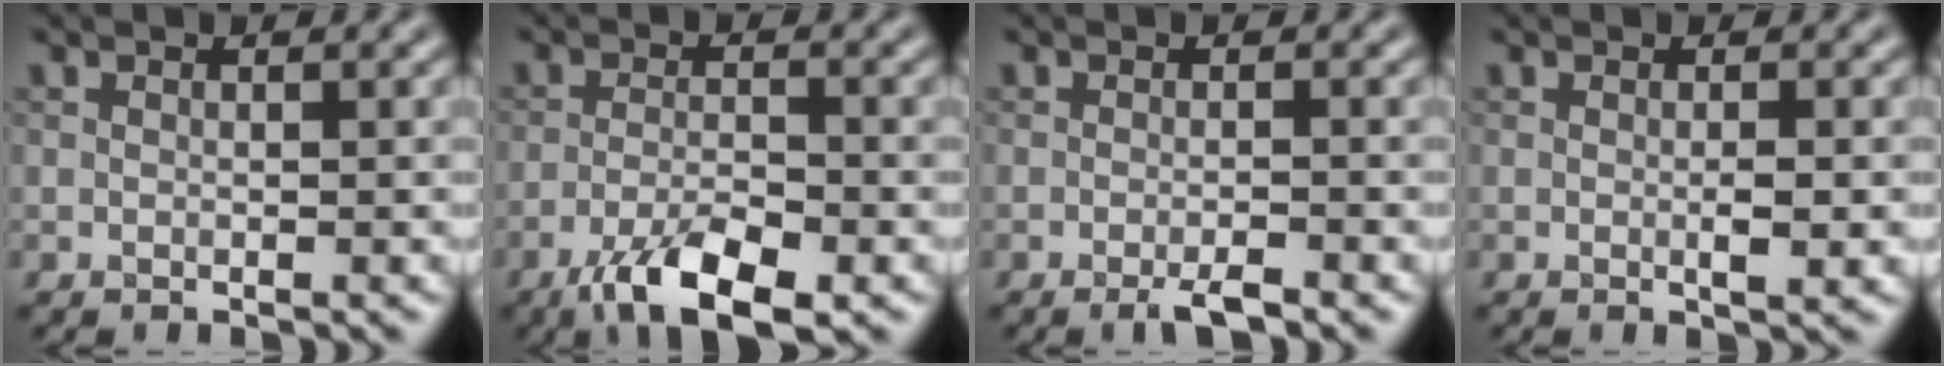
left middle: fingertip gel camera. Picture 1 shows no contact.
{"total": 5.5, "force": [-3.5, 1.6, 3.9], "torque": [-0.074, -0.005, -0.064]}
{"total": 1.9, "force": [-1.3, 0.2, 1.3], "torque": [-0.020, -0.002, -0.026]}
{"total": 1.5, "force": [-0.2, 0.2, 1.5], "torque": [-0.025, -0.004, -0.003]}